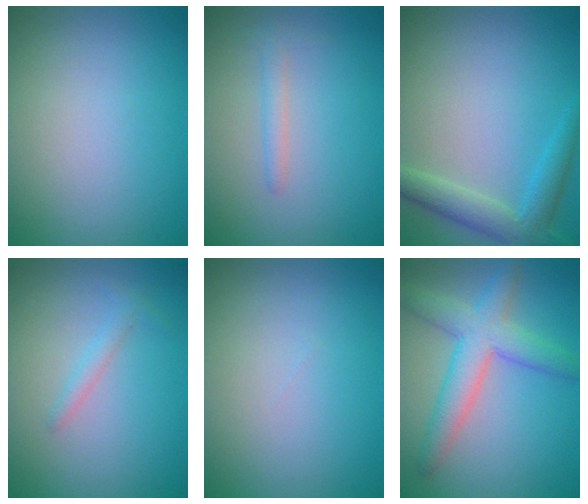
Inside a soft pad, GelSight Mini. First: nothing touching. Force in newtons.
{"total": 1.3, "press": 1.3, "slide": 0.1}
{"total": 3.8, "press": 3.8, "slide": 0.2}
{"total": 1.2, "press": 1.2, "slide": 0.1}
{"total": 0.0}
{"total": 5.2, "press": 5.2, "slide": 0.2}